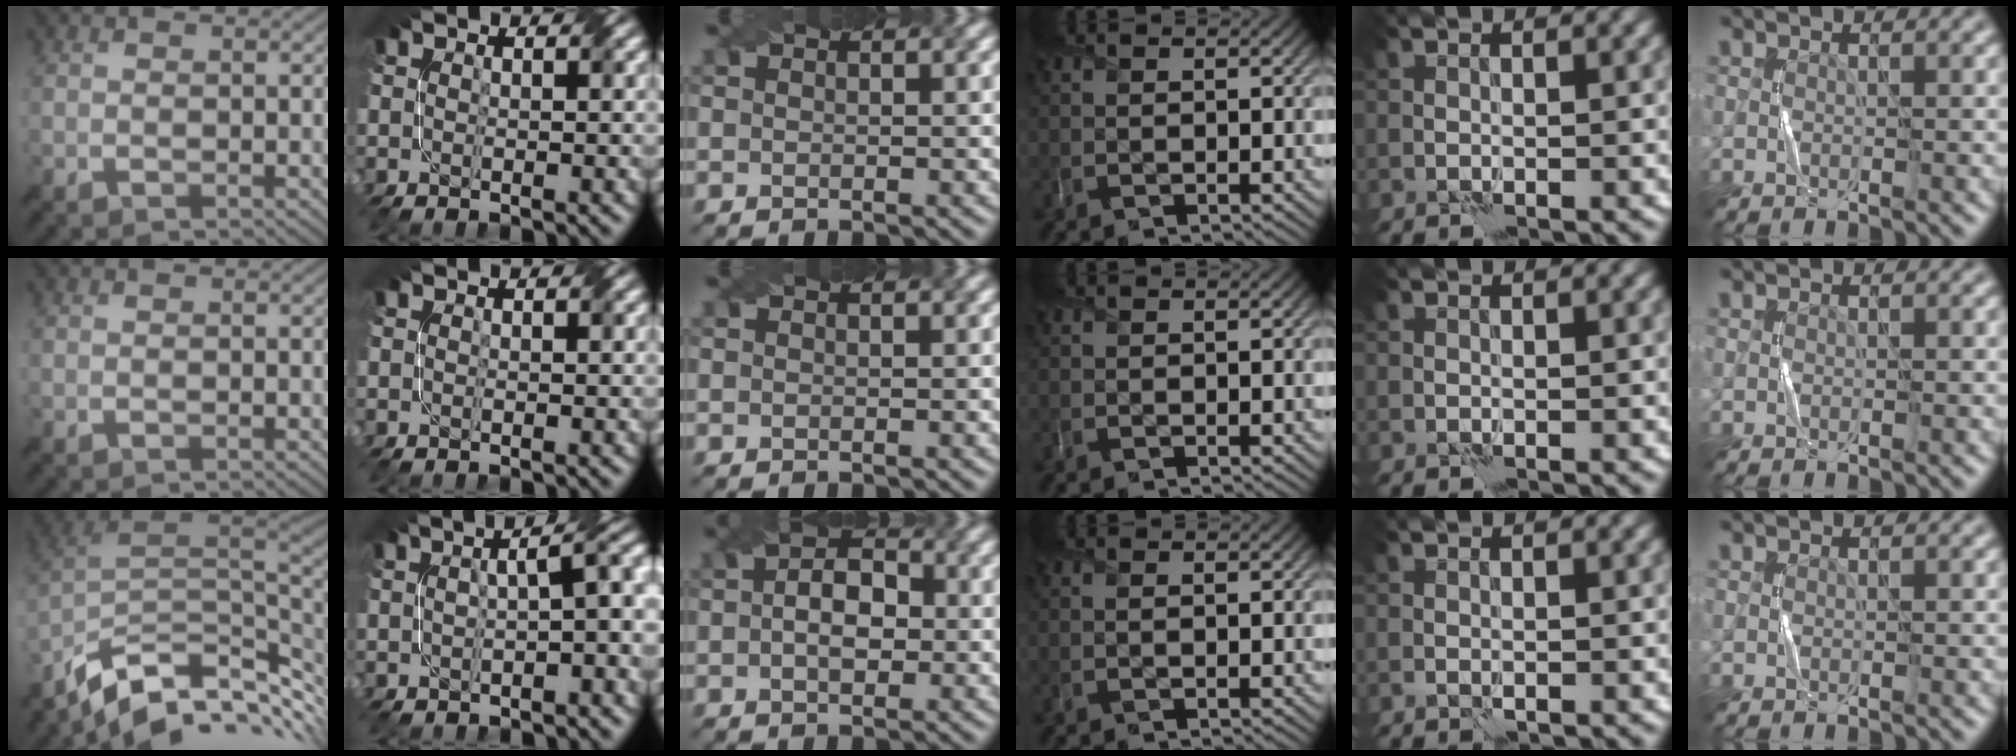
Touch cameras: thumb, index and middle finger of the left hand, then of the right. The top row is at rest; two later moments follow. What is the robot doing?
{"motion": "twist", "object": "screw"}